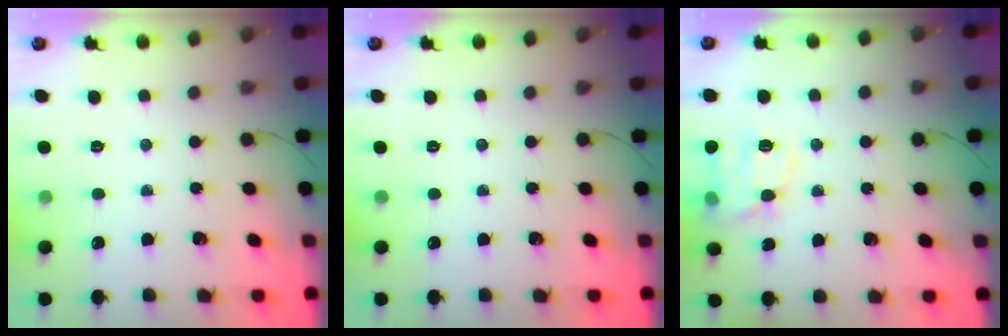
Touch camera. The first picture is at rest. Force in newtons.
{"total": 0.0}
{"total": 12.4, "press": 12.4, "slide": 0.3}